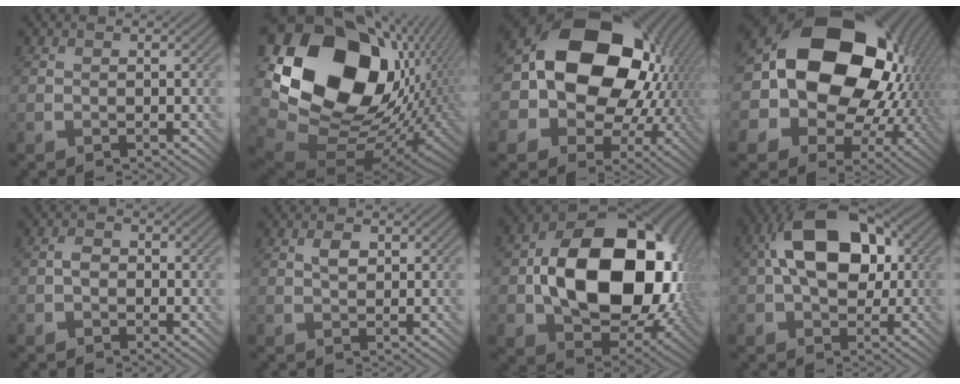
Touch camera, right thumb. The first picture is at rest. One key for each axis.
{"total": 21.9, "fx": 5.2, "fy": 15.9, "fz": 14.1, "tx": -0.316, "ty": -0.028, "tz": 0.126}
{"total": 19.6, "fx": 2.5, "fy": 15.1, "fz": 12.2, "tx": -0.219, "ty": -0.024, "tz": 0.051}
{"total": 21.5, "fx": 3.3, "fy": 16.4, "fz": 13.4, "tx": -0.260, "ty": -0.026, "tz": 0.078}
{"total": 2.0, "fx": -0.5, "fy": 1.5, "fz": 1.3, "tx": -0.022, "ty": 0.001, "tz": -0.016}
{"total": 1.9, "fx": 0.6, "fy": 1.1, "fz": 1.4, "tx": -0.026, "ty": 0.001, "tz": 0.010}
{"total": 18.6, "fx": 0.2, "fy": 13.1, "fz": 13.2, "tx": -0.233, "ty": -0.028, "tz": 0.026}
{"total": 13.5, "fx": 1.3, "fy": 8.5, "fz": 10.4, "tx": -0.179, "ty": 0.030, "tz": 0.005}